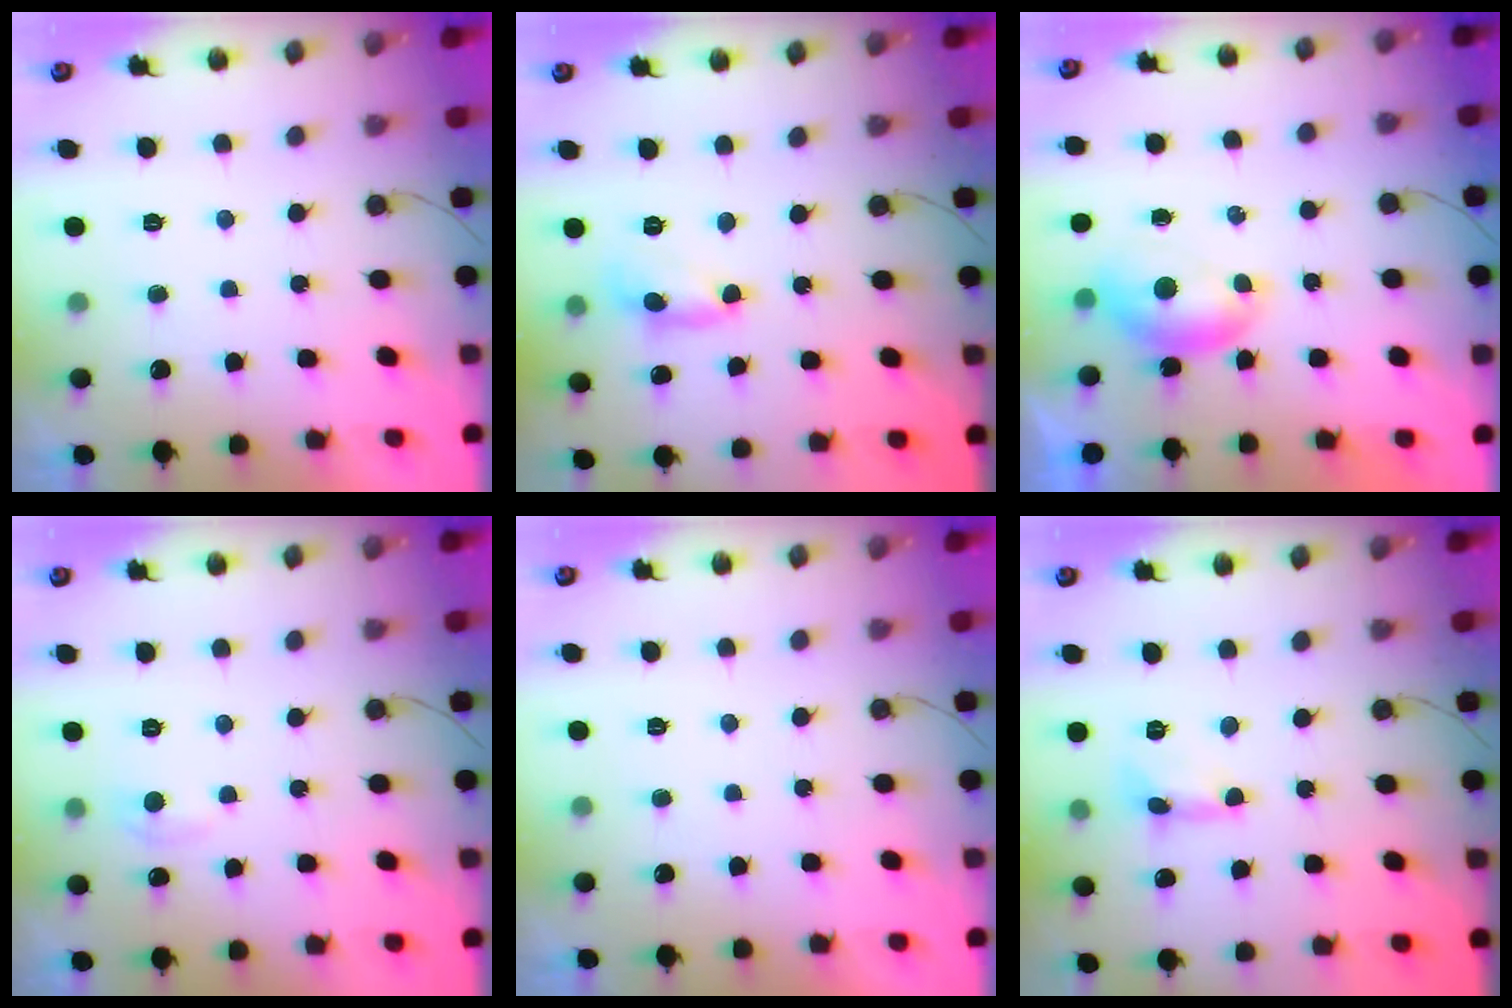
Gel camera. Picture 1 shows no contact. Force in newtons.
{"total": 4.9, "press": 4.8, "slide": 0.4}
{"total": 6.7, "press": 6.6, "slide": 0.7}
{"total": 5.8, "press": 5.8, "slide": 0.7}
{"total": 0.0}
{"total": 1.0, "press": 1.0, "slide": 0.1}